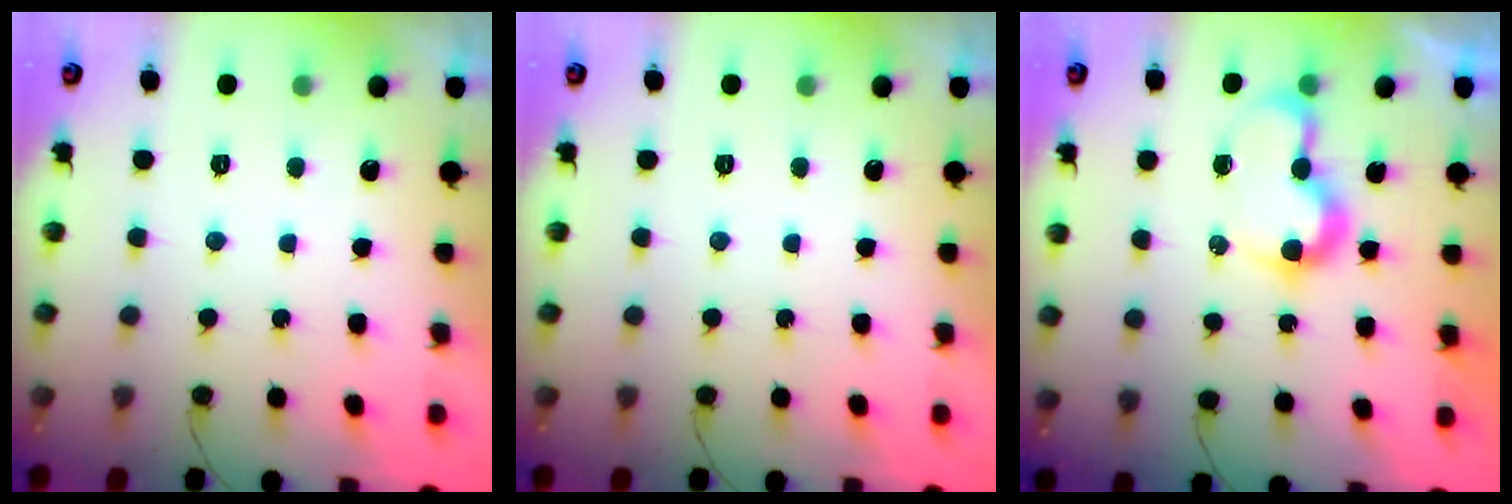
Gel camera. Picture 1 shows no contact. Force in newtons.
{"total": 0.0}
{"total": 7.4, "press": 7.4, "slide": 0.2}